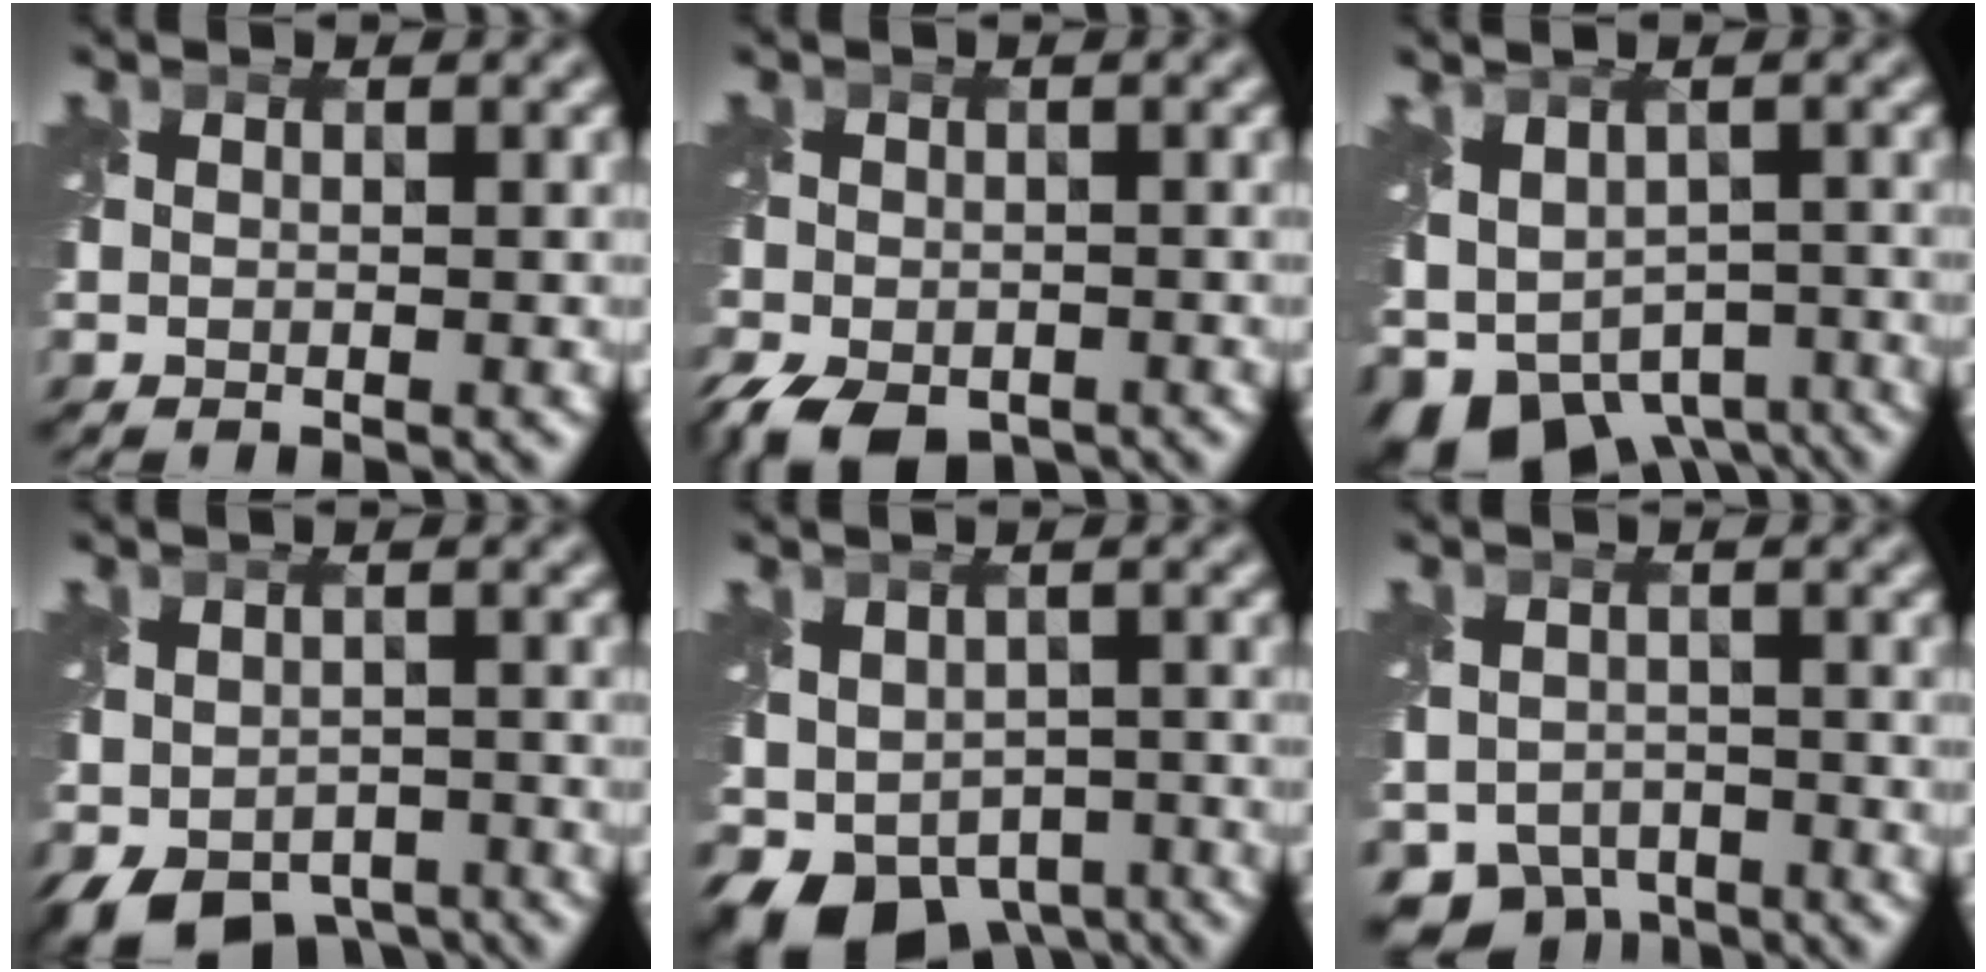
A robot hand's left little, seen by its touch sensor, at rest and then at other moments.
{"total": 6.0, "force": [-3.8, 3.3, 3.2], "torque": [-0.066, -0.027, -0.063]}
{"total": 7.9, "force": [-4.1, 4.8, 4.7], "torque": [-0.084, -0.023, -0.052]}
{"total": 6.5, "force": [-4.1, 3.9, 3.4], "torque": [-0.054, -0.028, -0.057]}
{"total": 9.3, "force": [-5.3, 6.0, 4.7], "torque": [-0.080, -0.034, -0.072]}
{"total": 6.3, "force": [-4.5, 3.8, 2.0], "torque": [-0.030, -0.025, -0.068]}